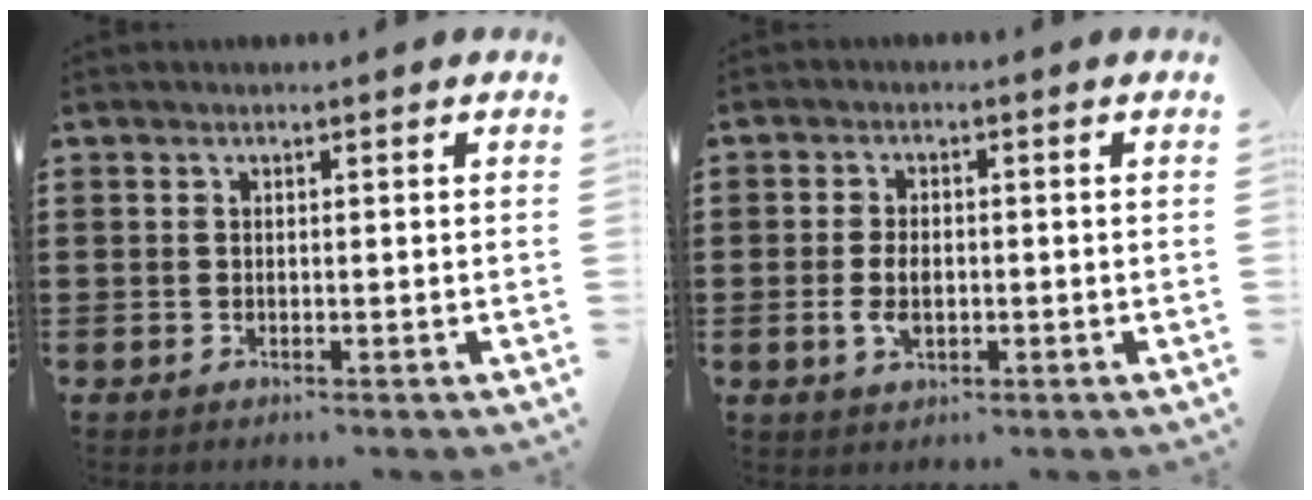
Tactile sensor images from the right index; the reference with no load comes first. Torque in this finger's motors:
{"motor_torque": [1.92, 0.22, 0.59, 0.08]}